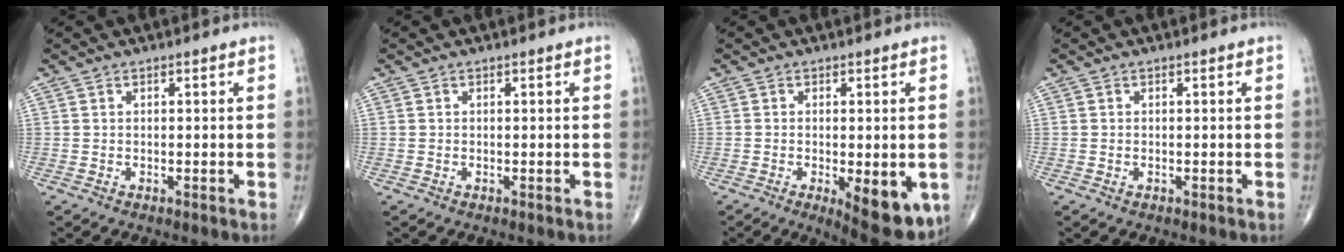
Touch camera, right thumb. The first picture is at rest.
{"total": 0.0}
{"total": 10.9, "force": [-3.5, 4.1, 9.5], "torque": [-0.114, -0.015, -0.038]}
{"total": 0.0}